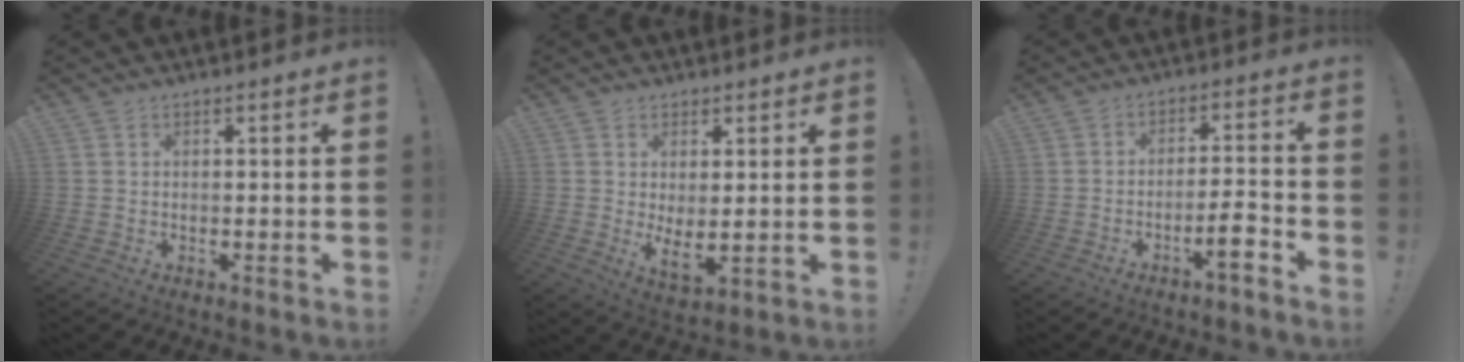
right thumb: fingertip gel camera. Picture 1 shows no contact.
{"total": 5.1, "force": [1.7, 1.9, 4.4], "torque": [-0.051, -0.024, 0.035]}
{"total": 7.1, "force": [-4.3, 1.1, 5.5], "torque": [-0.077, 0.017, -0.073]}